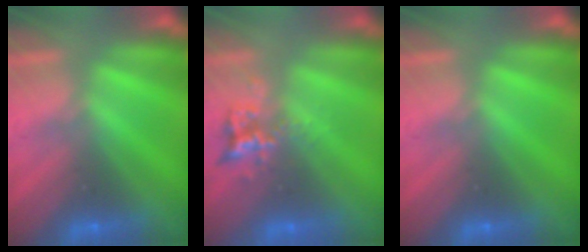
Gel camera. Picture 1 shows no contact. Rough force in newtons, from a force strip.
{"total": 2.4}
{"total": 0.0}